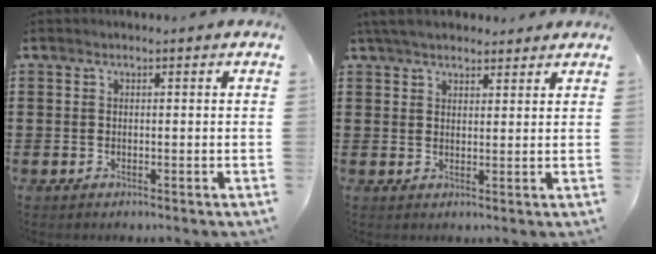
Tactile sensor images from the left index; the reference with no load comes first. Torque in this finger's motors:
{"motor_torque": [1.16, -0.98, 0.47, 0.21]}